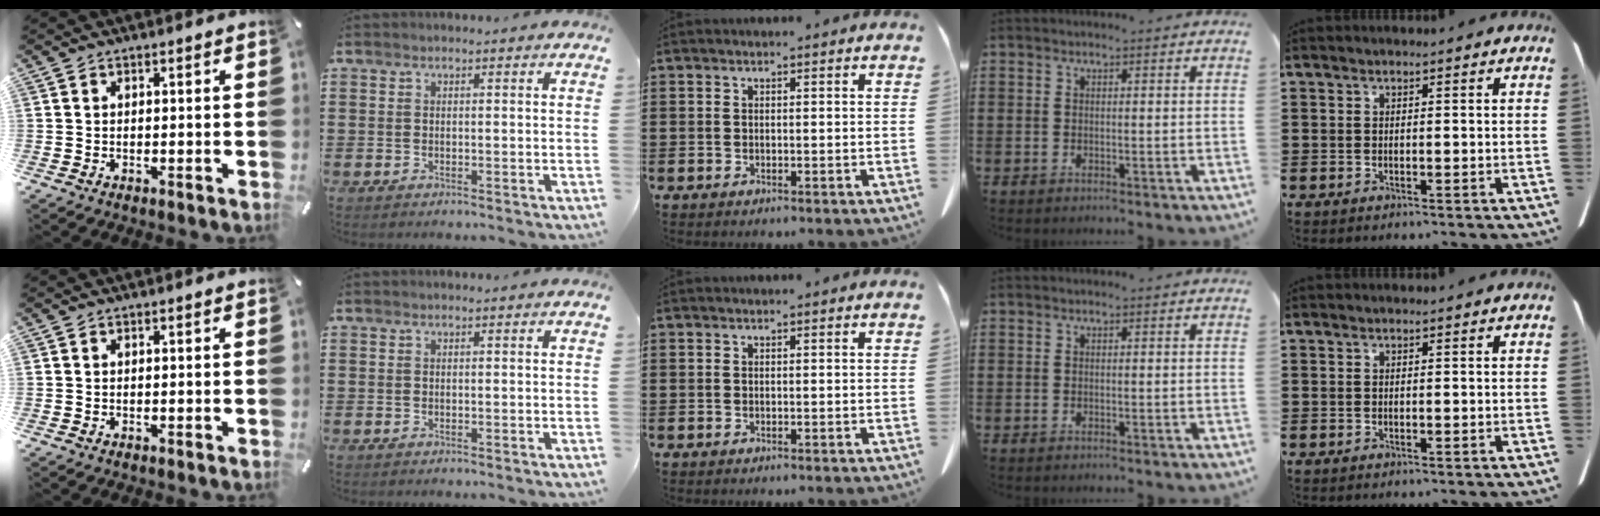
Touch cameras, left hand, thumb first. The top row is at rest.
{}